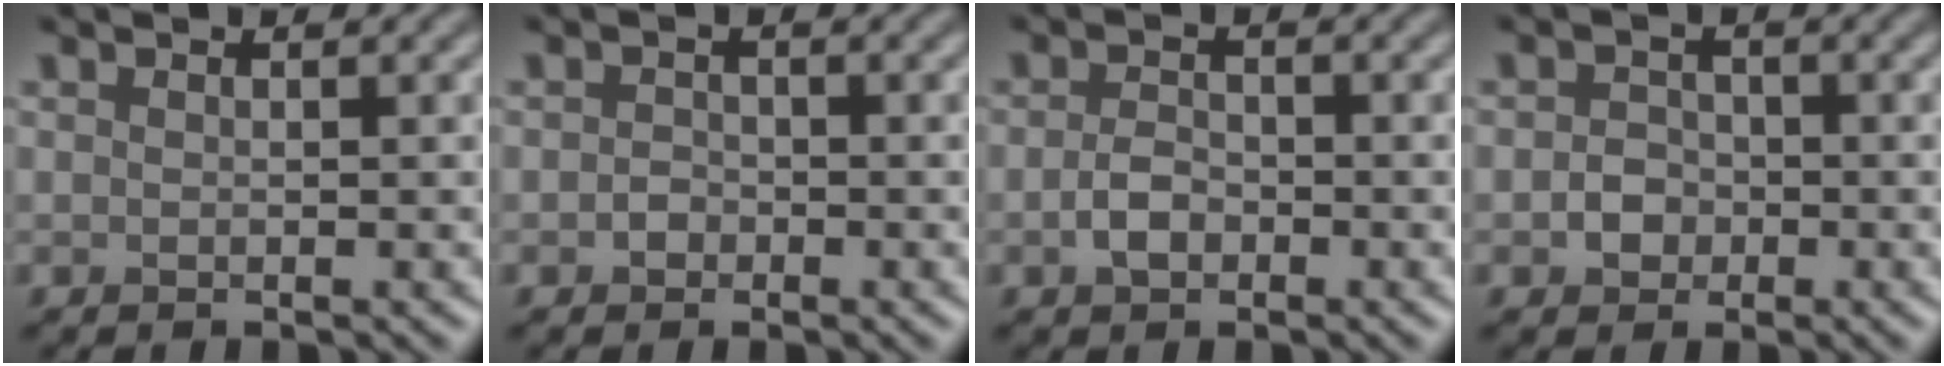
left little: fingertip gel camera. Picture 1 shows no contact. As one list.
[{"total": 1.0, "force": [-0.4, 0.9, 0.4], "torque": [-0.004, -0.002, -0.011]}, {"total": 2.1, "force": [-0.7, 1.4, 1.3], "torque": [-0.029, 0.001, -0.018]}, {"total": 2.0, "force": [-0.6, 1.7, 0.8], "torque": [-0.007, 0.001, -0.016]}]